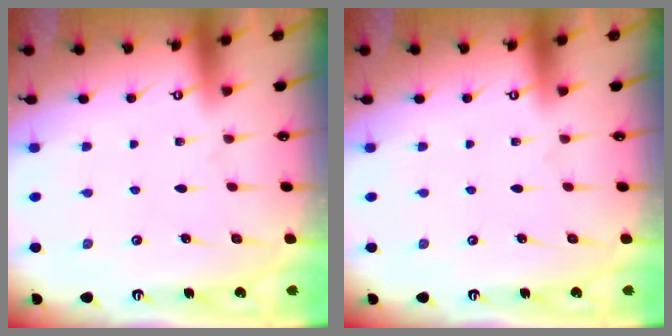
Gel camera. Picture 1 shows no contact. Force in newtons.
{"total": 0.0}